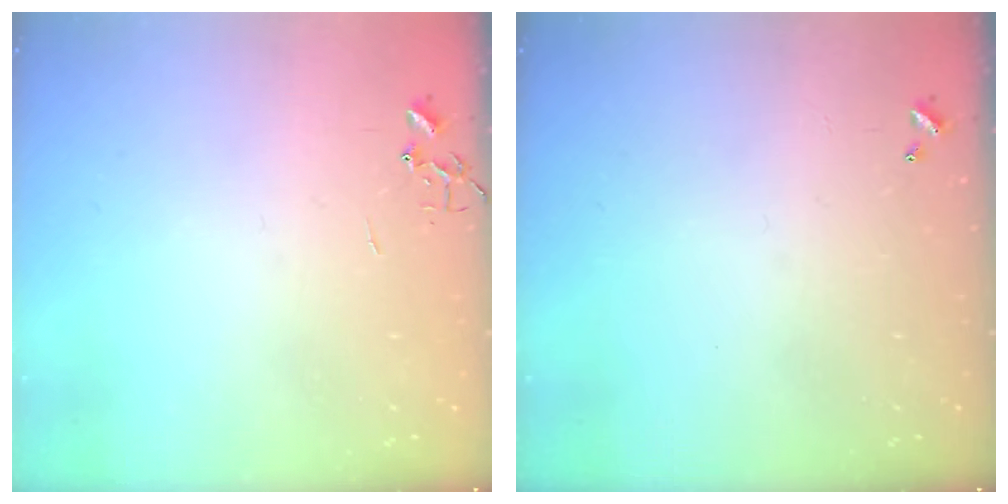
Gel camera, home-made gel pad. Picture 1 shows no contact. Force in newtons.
{"total": 0.0}